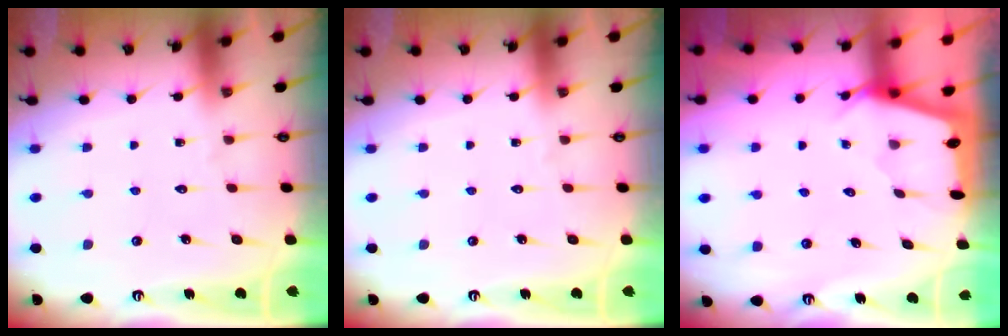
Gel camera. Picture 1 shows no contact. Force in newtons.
{"total": 0.0}
{"total": 2.2, "press": 2.2, "slide": 0.3}